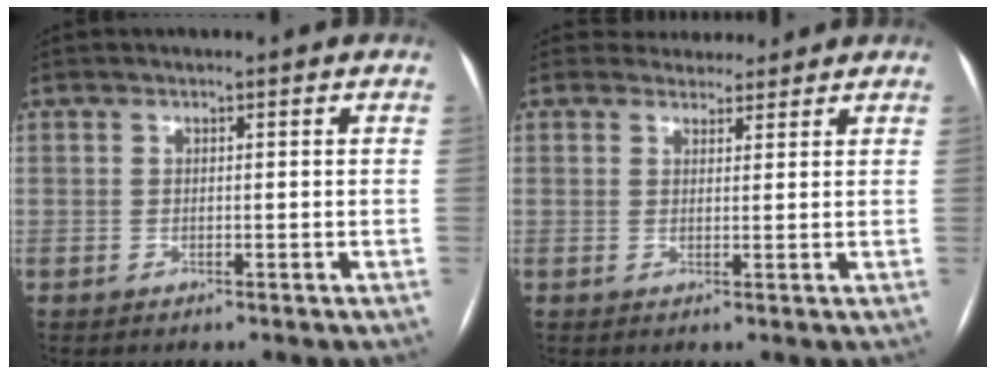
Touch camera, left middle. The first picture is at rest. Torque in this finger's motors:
{"motor_torque": [0.03, -0.04, -0.02, -0.02]}